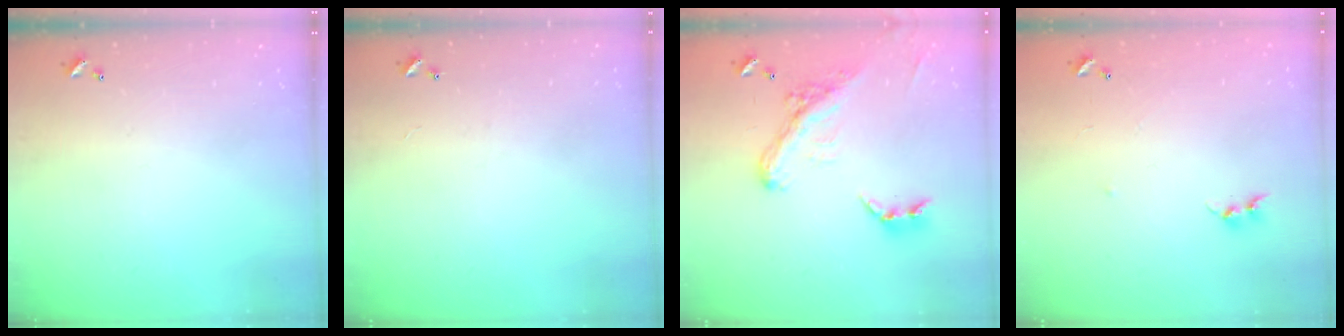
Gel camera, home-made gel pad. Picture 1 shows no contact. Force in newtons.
{"total": 2.4, "press": 2.4, "slide": 0.3}
{"total": 5.9, "press": 5.8, "slide": 1.4}
{"total": 6.4, "press": 6.3, "slide": 0.6}